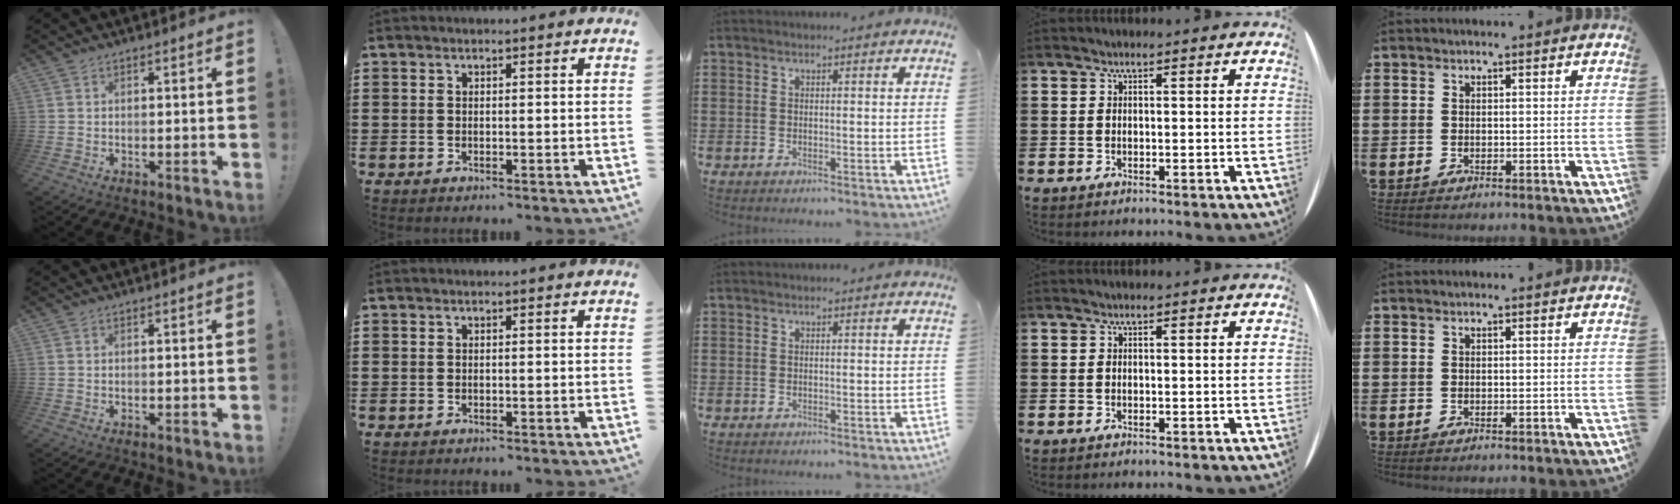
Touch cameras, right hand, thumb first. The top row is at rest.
{}